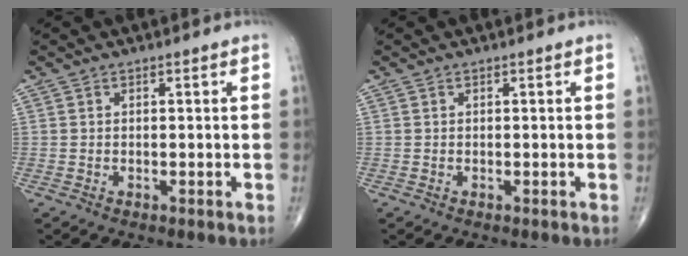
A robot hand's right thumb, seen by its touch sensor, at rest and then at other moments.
{"total": 0.0}